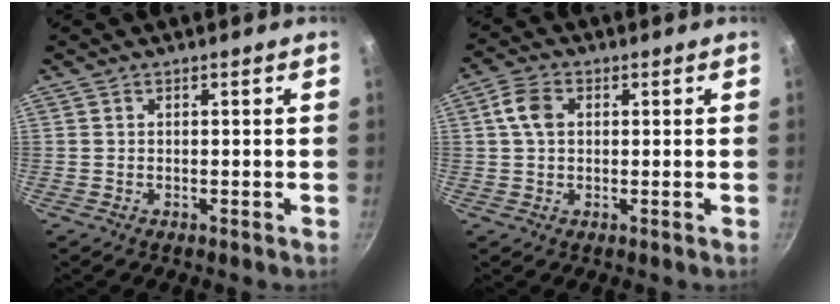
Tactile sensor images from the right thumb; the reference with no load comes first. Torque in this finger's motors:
{"motor_torque": [-0.19, 0.10, 0.22, 0.38, 0.09]}